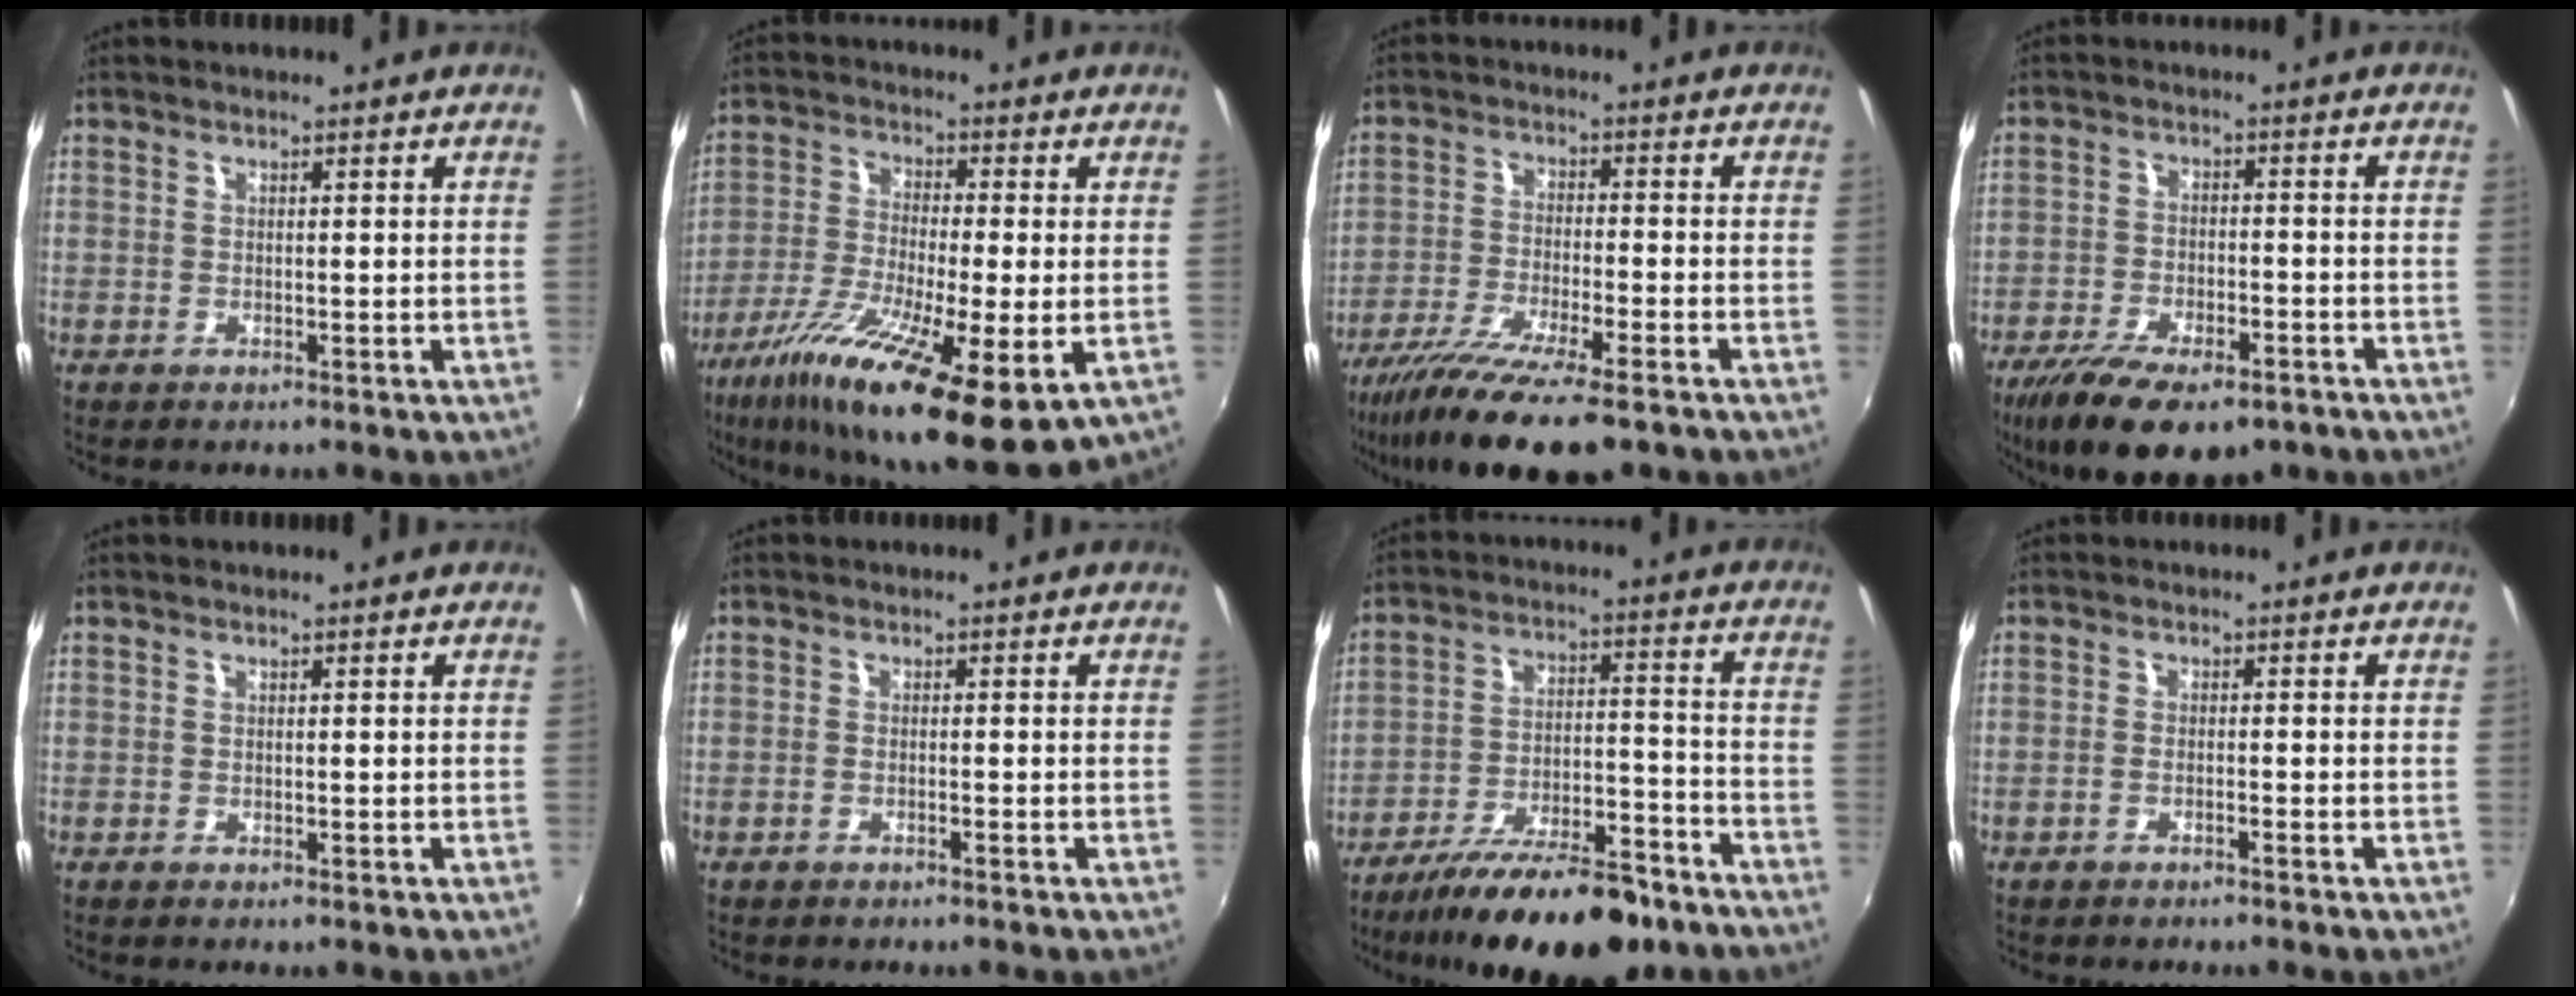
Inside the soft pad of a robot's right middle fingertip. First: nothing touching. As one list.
[{"total": 18.0, "force": [-8.0, 4.3, 15.6], "torque": [-0.302, -0.057, -0.146]}, {"total": 14.7, "force": [-10.8, 2.5, 9.6], "torque": [-0.196, -0.045, -0.189]}, {"total": 16.1, "force": [-11.0, 6.4, 9.9], "torque": [-0.206, -0.042, -0.174]}, {"total": 0.0}, {"total": 1.1, "force": [-1.0, 0.0, 0.5], "torque": [-0.016, 0.001, -0.021]}, {"total": 20.6, "force": [-15.9, 5.9, 11.7], "torque": [-0.207, -0.027, -0.240]}, {"total": 1.5, "force": [-1.3, 0.0, 0.7], "torque": [-0.022, 0.001, -0.026]}]